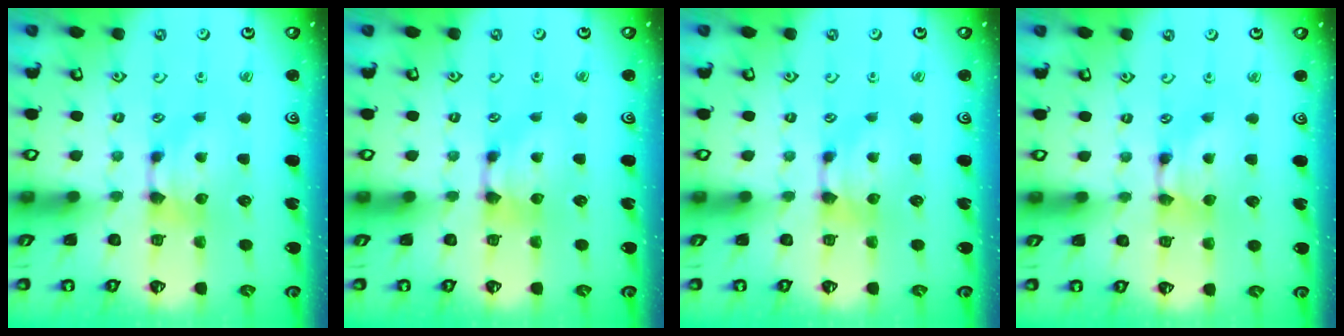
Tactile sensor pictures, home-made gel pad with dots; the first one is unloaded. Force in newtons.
{"total": 0.6, "press": 0.0, "slide": 0.6}
{"total": 0.0}
{"total": 1.8, "press": 1.8, "slide": 0.1}